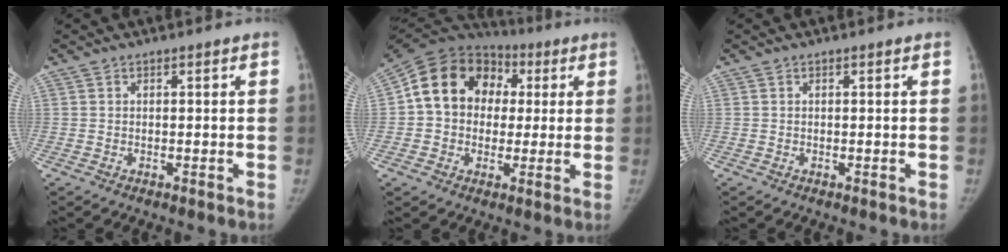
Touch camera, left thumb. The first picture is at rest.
{"total": 16.7, "force": [2.3, 13.8, 9.1], "torque": [-0.142, 0.037, 0.031]}
{"total": 0.0}